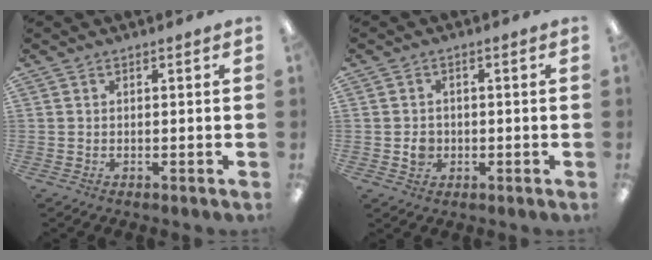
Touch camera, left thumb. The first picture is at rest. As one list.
[{"total": 3.2, "force": [-0.4, 2.9, 1.4], "torque": [-0.017, 0.001, -0.010]}]